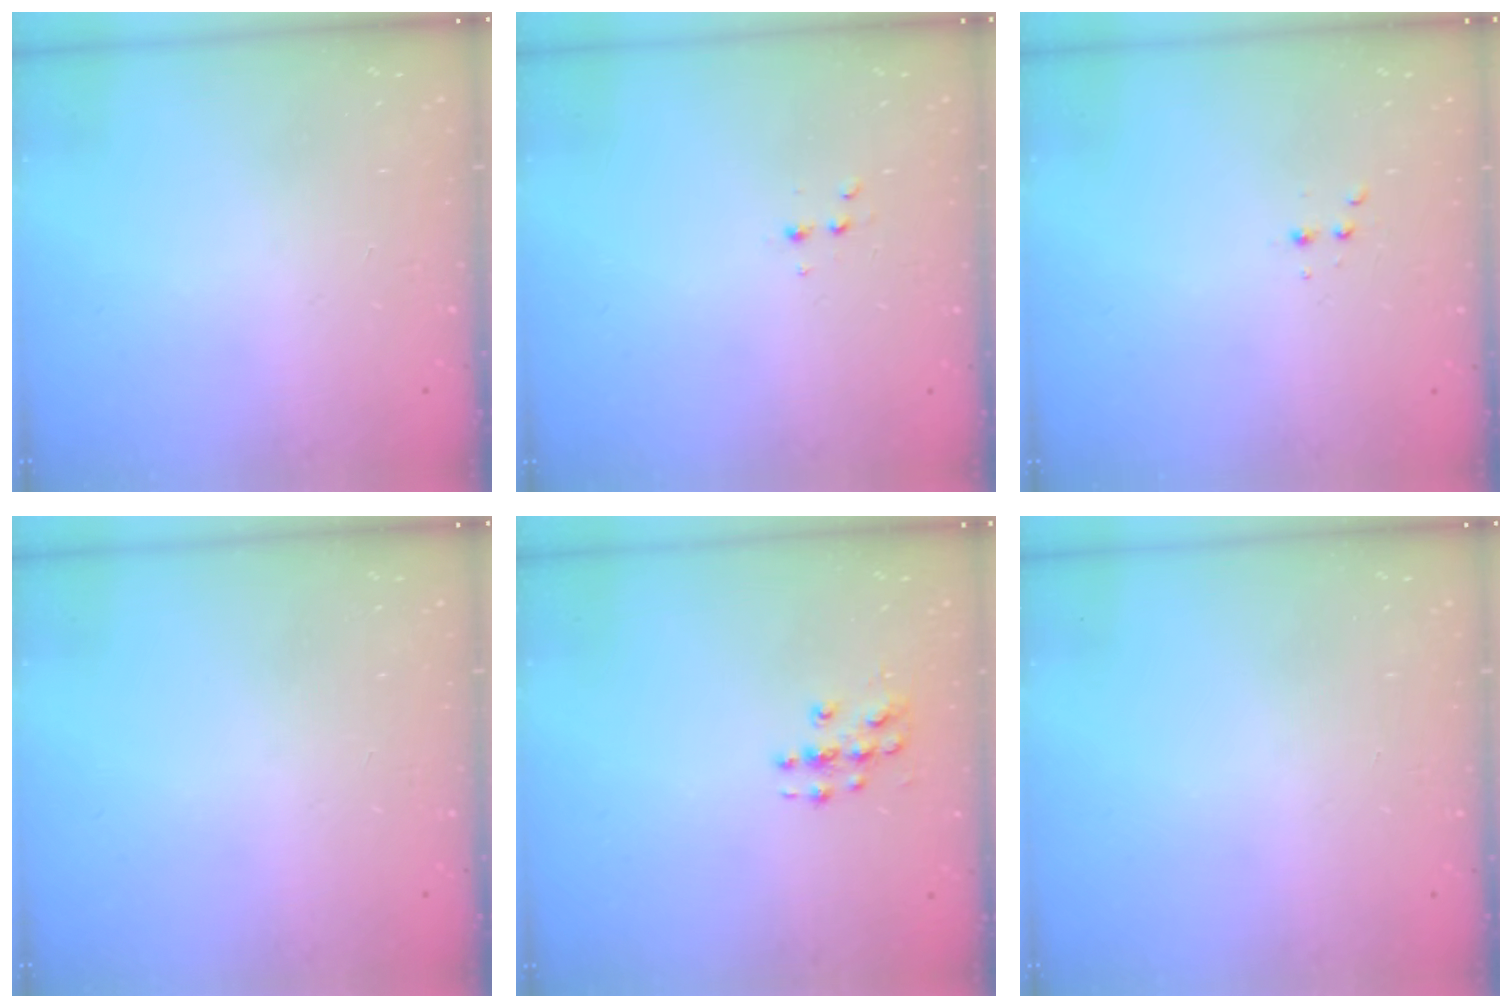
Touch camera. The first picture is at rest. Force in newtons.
{"total": 3.1, "press": 3.0, "slide": 0.9}
{"total": 2.5, "press": 2.4, "slide": 0.5}
{"total": 0.0}
{"total": 4.2, "press": 4.2, "slide": 0.1}
{"total": 0.0}